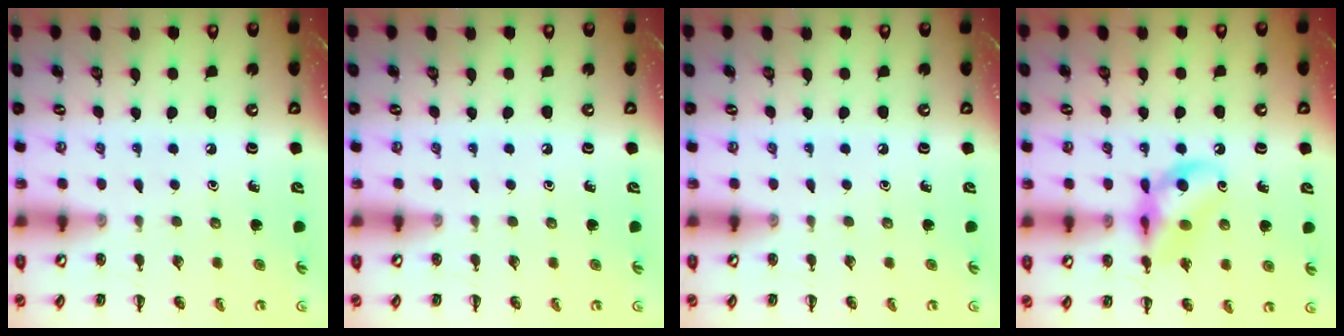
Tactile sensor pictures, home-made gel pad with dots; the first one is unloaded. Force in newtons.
{"total": 0.0}
{"total": 0.0}
{"total": 12.3, "press": 12.1, "slide": 2.1}